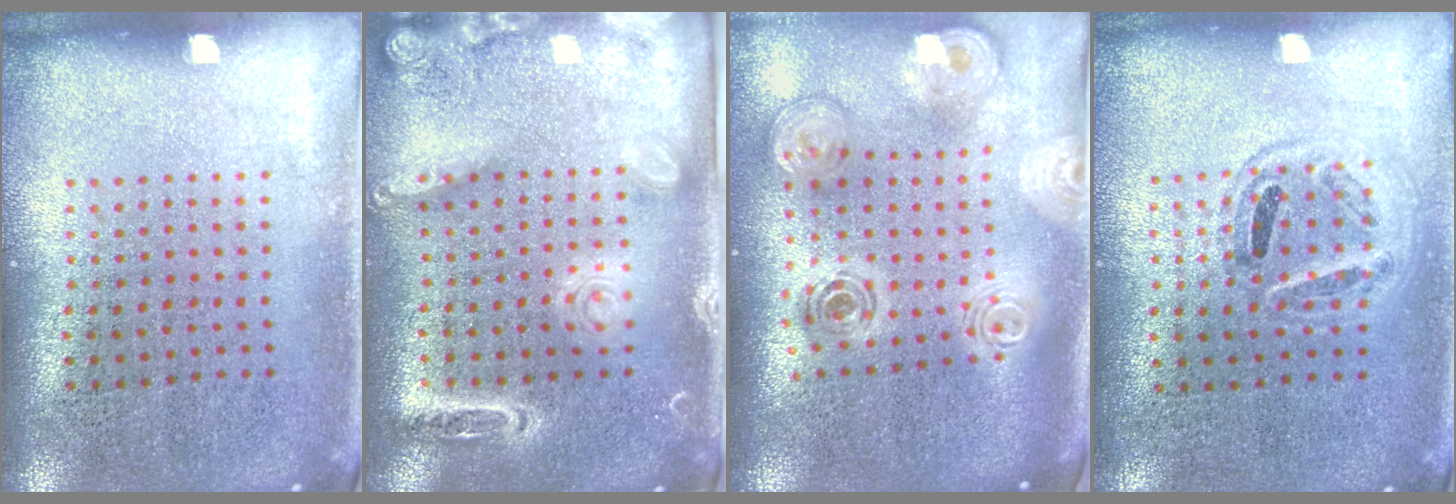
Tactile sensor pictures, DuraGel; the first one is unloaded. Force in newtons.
{"total": 2.2, "press": 1.9, "slide": 1.1}
{"total": 2.1, "press": 1.8, "slide": 1.1}
{"total": 0.9, "press": 0.8, "slide": 0.2}